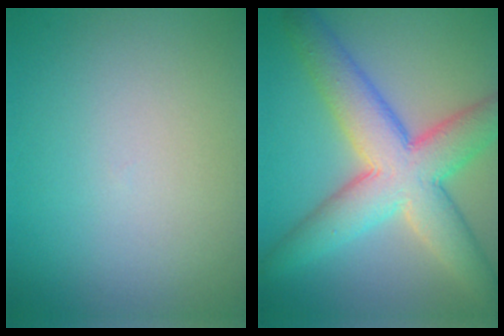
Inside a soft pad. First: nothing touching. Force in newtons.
{"total": 9.0, "press": 9.0, "slide": 0.5}